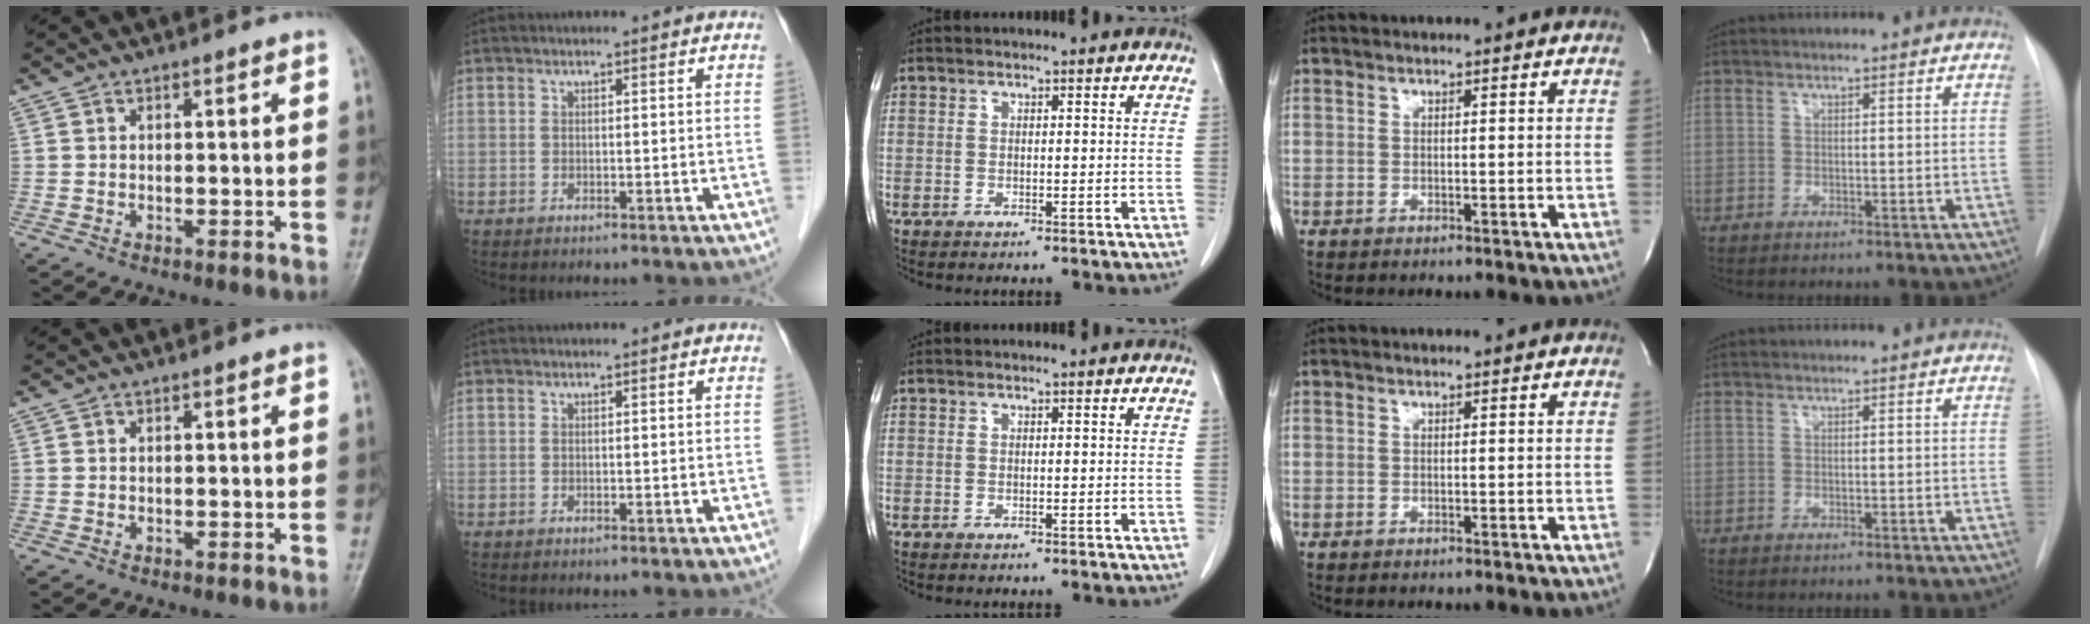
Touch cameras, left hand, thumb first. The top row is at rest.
{}